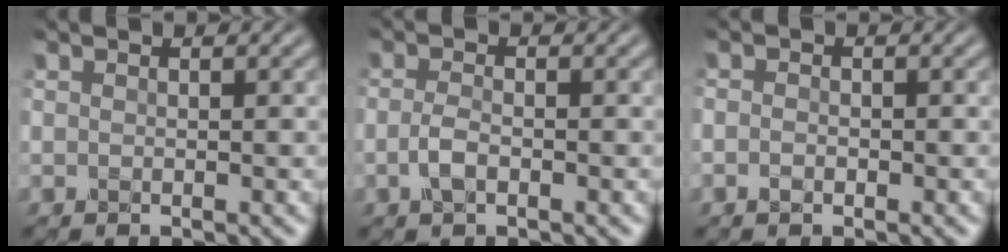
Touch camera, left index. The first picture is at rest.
{"total": 1.6, "force": [-0.7, 0.4, 1.4], "torque": [-0.038, 0.004, -0.014]}
{"total": 0.7, "force": [-0.5, 0.3, 0.4], "torque": [-0.011, 0.002, -0.013]}